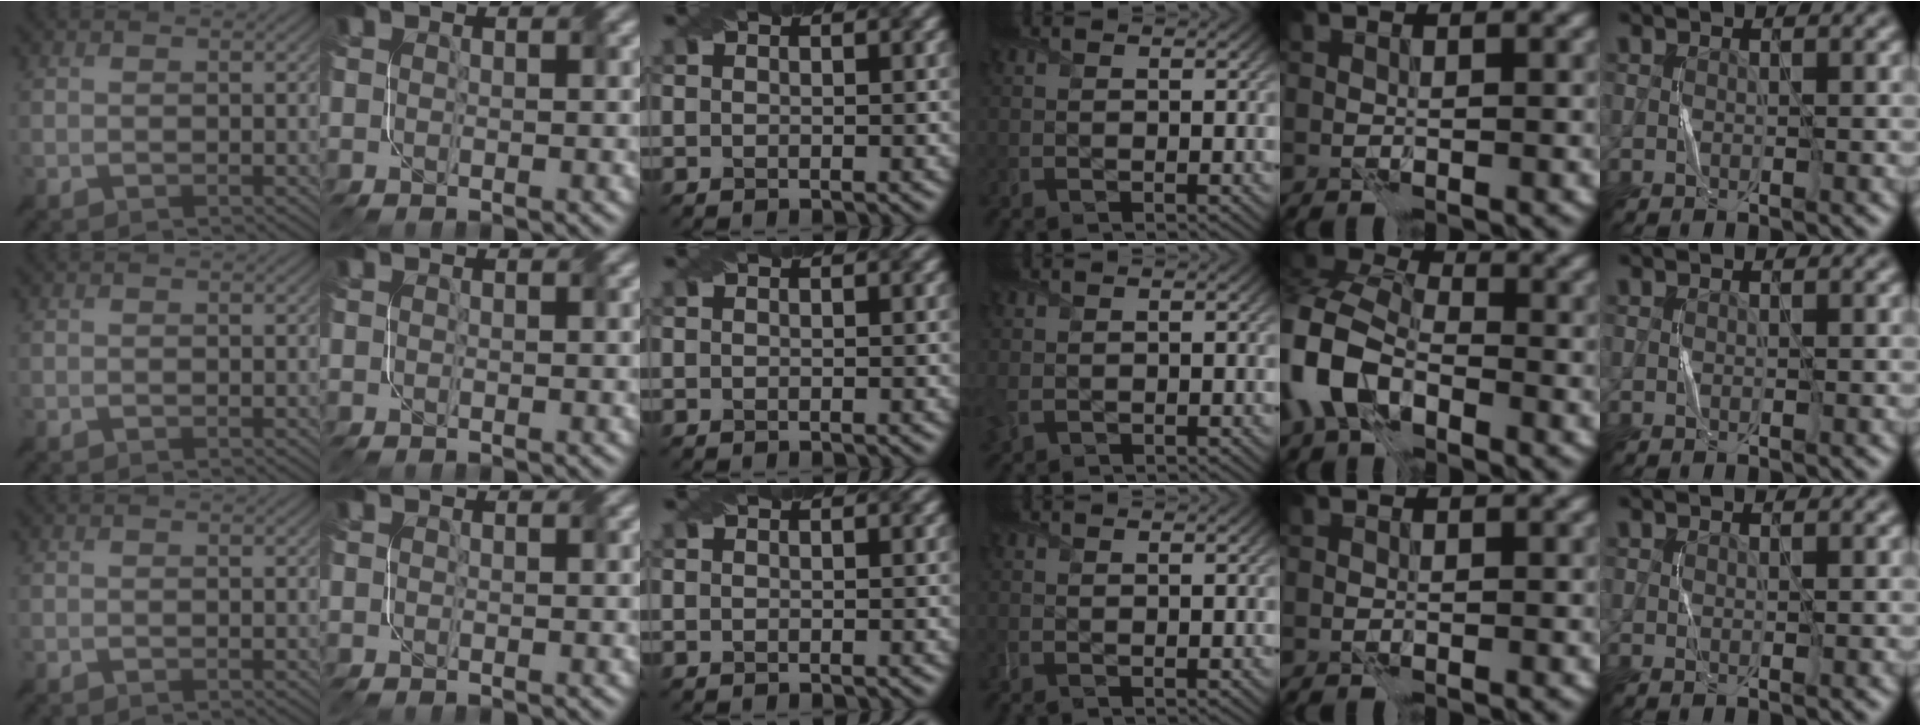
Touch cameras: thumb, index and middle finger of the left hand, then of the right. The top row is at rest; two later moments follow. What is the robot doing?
{"motion": "fold", "object": "file"}